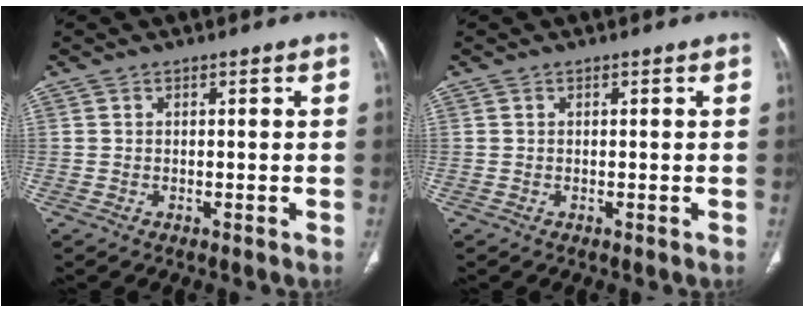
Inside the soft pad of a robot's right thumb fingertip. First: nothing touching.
{"total": 0.0}